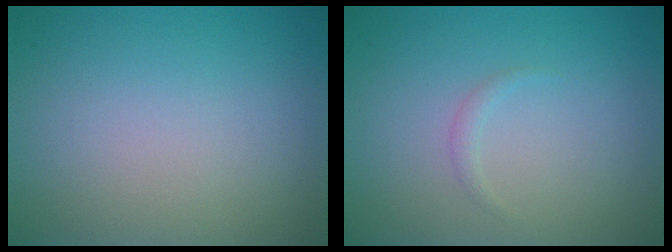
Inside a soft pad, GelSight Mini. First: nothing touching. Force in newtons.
{"total": 0.7, "press": 0.7, "slide": 0.0}